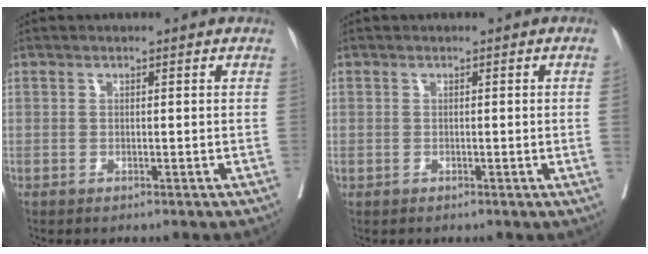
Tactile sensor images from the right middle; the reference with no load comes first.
{"total": 1.0, "force": [0.0, -0.6, 0.8], "torque": [-0.009, 0.000, -0.001]}